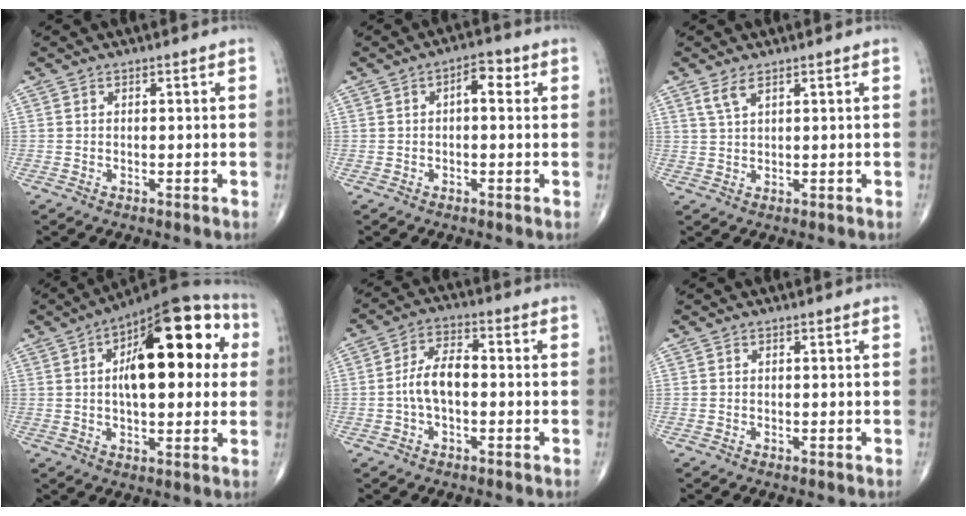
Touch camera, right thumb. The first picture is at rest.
{"total": 4.1, "force": [0.9, 2.0, 3.5], "torque": [-0.040, 0.012, 0.006]}
{"total": 2.6, "force": [1.7, 0.7, 1.8], "torque": [-0.042, -0.002, 0.041]}
{"total": 22.4, "force": [4.8, 10.0, 19.5], "torque": [-0.254, 0.020, 0.059]}
{"total": 7.1, "force": [-0.9, 3.7, 6.0], "torque": [-0.116, 0.025, -0.024]}
{"total": 0.0}